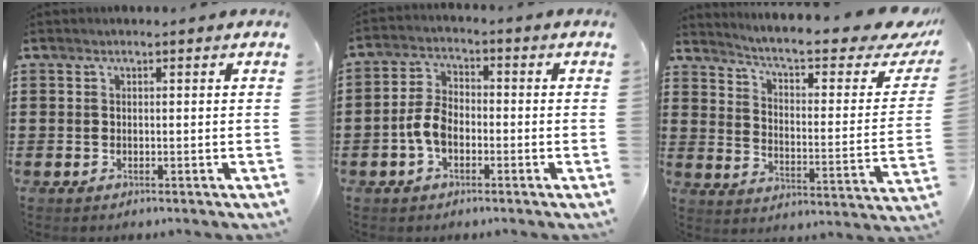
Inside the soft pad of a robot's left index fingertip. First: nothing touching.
{"total": 5.4, "force": [-1.9, 3.2, 3.9], "torque": [-0.105, 0.001, -0.045]}
{"total": 6.6, "force": [5.0, 0.5, 4.2], "torque": [-0.087, -0.043, 0.075]}